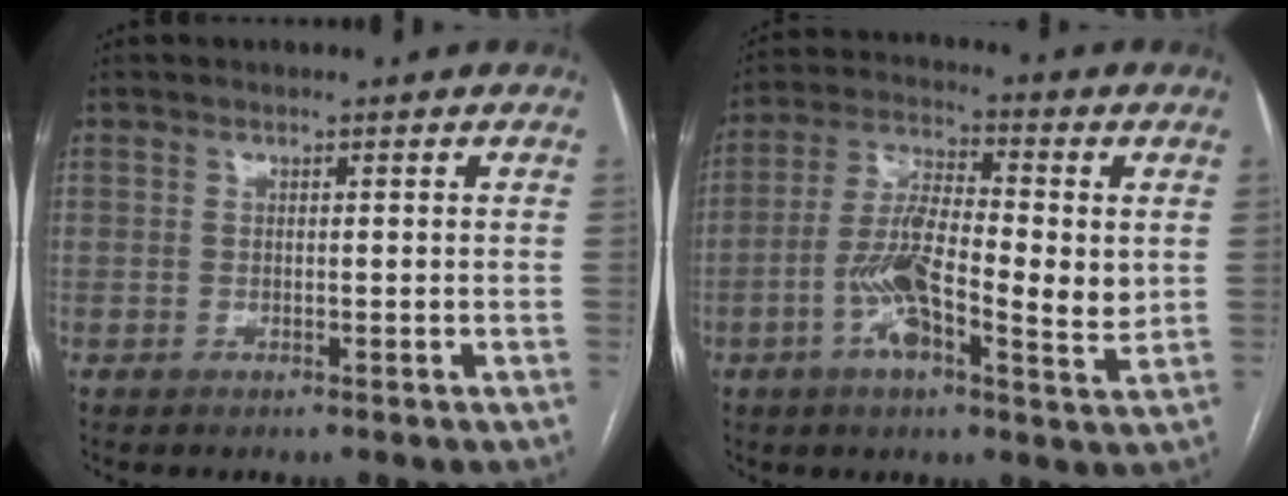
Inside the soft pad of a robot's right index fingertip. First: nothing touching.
{"total": 12.9, "force": [-1.3, 3.7, 12.3], "torque": [-0.229, 0.007, -0.031]}